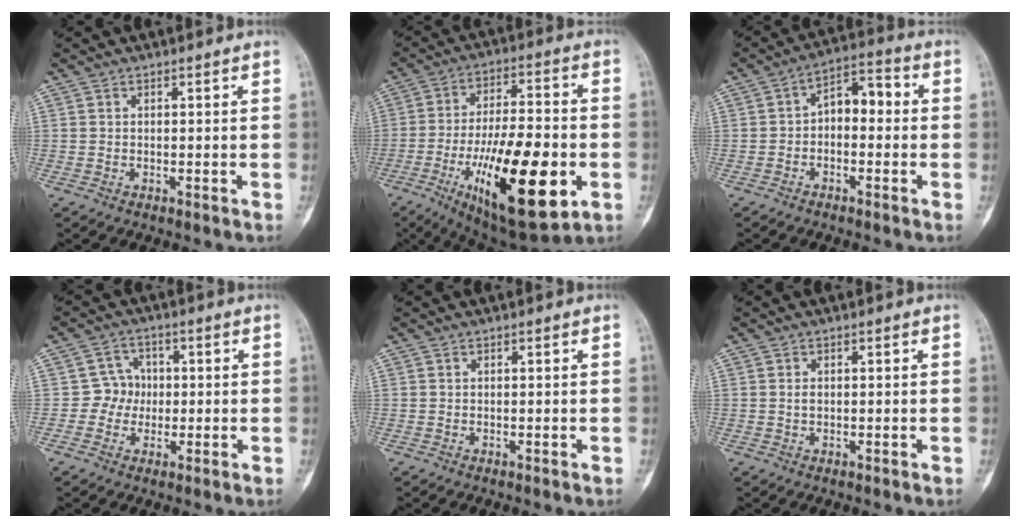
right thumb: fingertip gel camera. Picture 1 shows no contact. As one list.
[{"total": 24.8, "force": [-7.6, 8.7, 22.0], "torque": [-0.365, 0.004, -0.106]}, {"total": 7.3, "force": [-0.4, 4.4, 5.9], "torque": [-0.069, 0.039, -0.020]}, {"total": 4.6, "force": [-0.4, 4.5, 1.0], "torque": [0.020, 0.014, -0.015]}, {"total": 0.0}, {"total": 0.9, "force": [0.1, 0.6, 0.7], "torque": [-0.010, 0.001, 0.001]}]